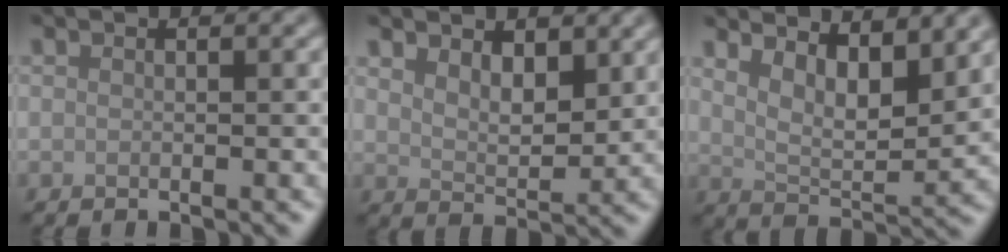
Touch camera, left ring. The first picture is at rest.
{"total": 3.6, "force": [2.0, 1.9, 2.3], "torque": [-0.046, -0.008, 0.035]}
{"total": 6.1, "force": [3.5, 2.2, 4.5], "torque": [-0.080, -0.008, 0.062]}